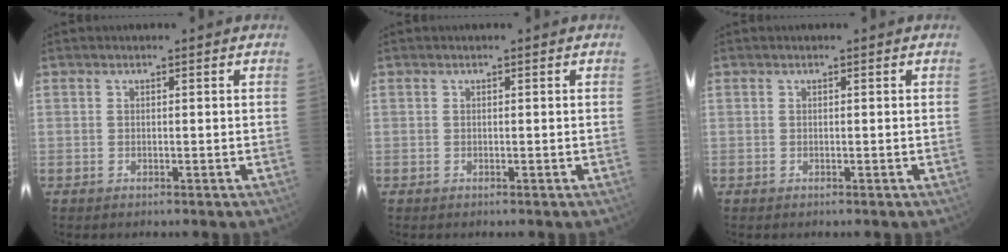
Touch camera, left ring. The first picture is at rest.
{"total": 0.0}
{"total": 0.0}